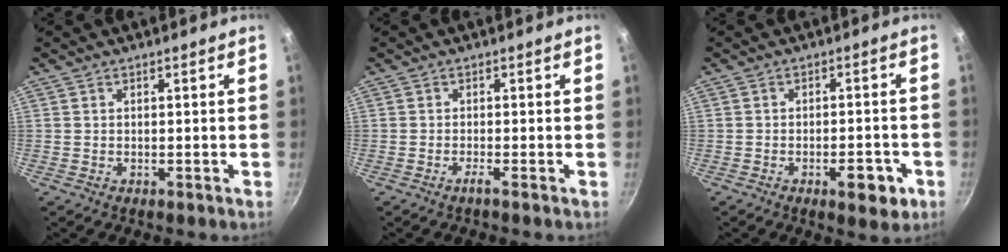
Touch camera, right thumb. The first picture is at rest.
{"total": 1.1, "force": [-0.7, -0.2, 0.8], "torque": [-0.021, -0.002, -0.017]}
{"total": 6.0, "force": [-2.7, 2.3, 4.8], "torque": [-0.053, 0.012, -0.036]}